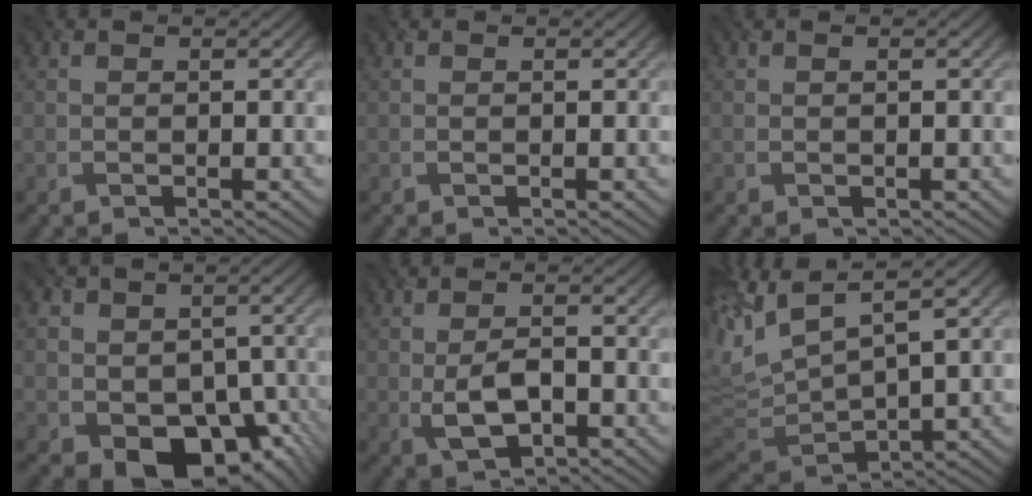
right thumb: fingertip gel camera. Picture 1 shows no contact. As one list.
[{"total": 0.0}, {"total": 0.0}, {"total": 13.8, "force": [-4.9, 10.8, 7.0], "torque": [-0.114, -0.029, -0.078]}, {"total": 4.8, "force": [-1.3, 2.4, 3.9], "torque": [-0.083, -0.002, -0.025]}, {"total": 10.8, "force": [4.3, 3.8, 9.1], "torque": [-0.232, 0.010, 0.081]}]